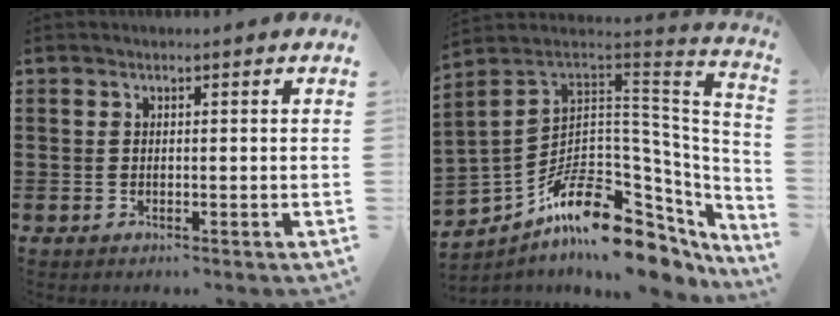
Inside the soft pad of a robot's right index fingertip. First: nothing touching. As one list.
[{"total": 12.6, "force": [-8.0, 6.0, 7.8], "torque": [-0.146, 0.010, -0.148]}]